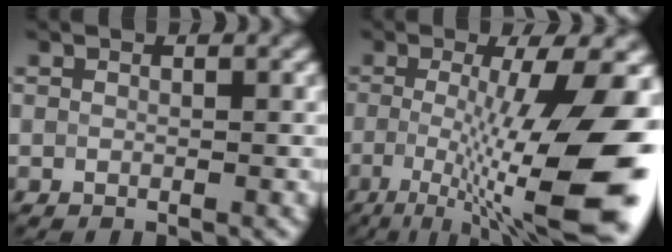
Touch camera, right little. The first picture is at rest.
{"total": 13.0, "force": [-1.7, 3.1, 12.5], "torque": [-0.183, -0.006, -0.023]}